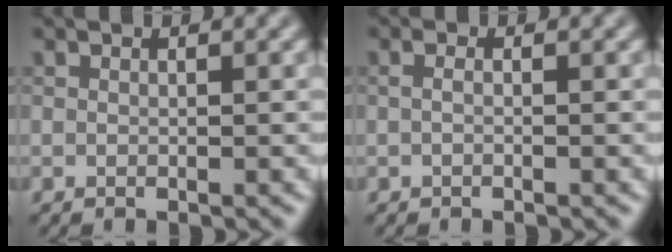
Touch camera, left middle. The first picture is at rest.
{"total": 0.8, "force": [0.0, 0.3, 0.7], "torque": [-0.013, -0.007, -0.005]}